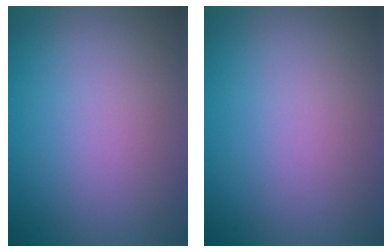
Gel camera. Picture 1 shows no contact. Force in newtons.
{"total": 0.0}